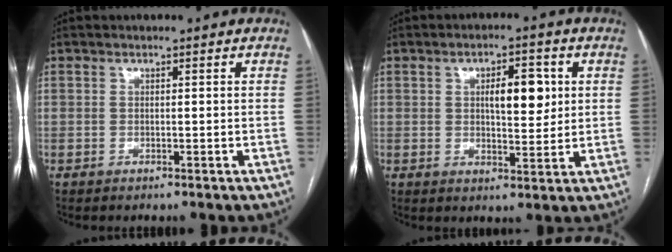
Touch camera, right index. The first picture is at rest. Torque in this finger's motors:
{"motor_torque": [0.50, 0.35, 0.25, 0.09]}